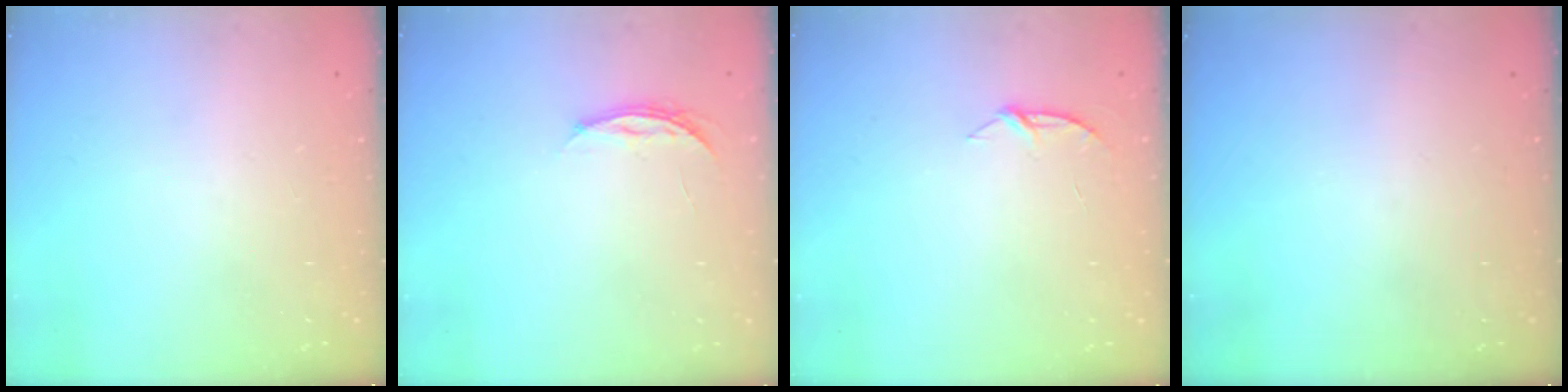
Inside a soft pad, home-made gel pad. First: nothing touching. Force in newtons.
{"total": 3.8, "press": 3.8, "slide": 0.5}
{"total": 4.3, "press": 4.3, "slide": 0.4}
{"total": 0.0}